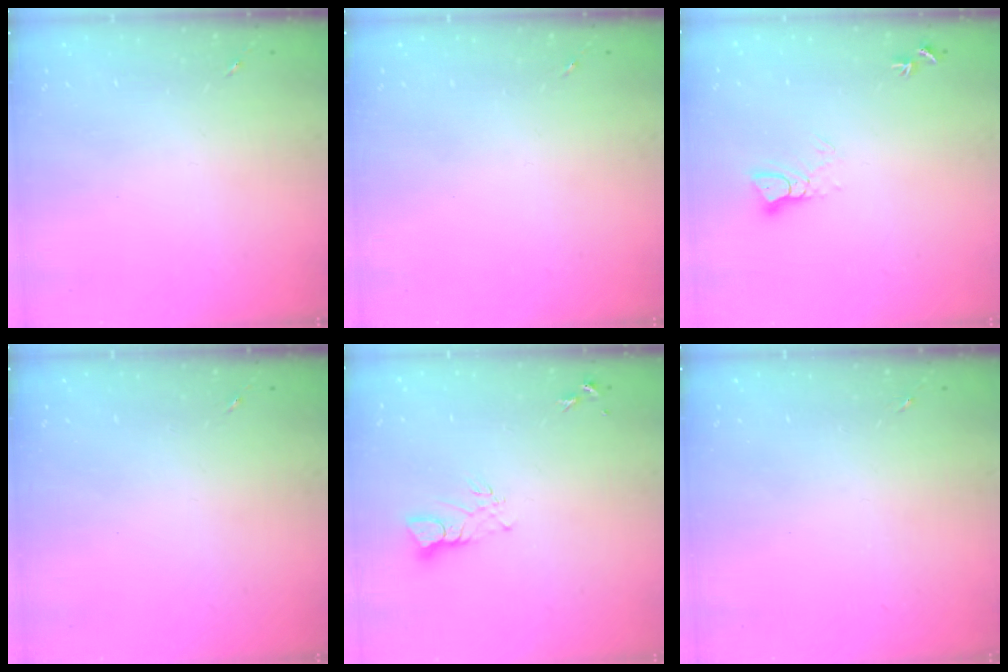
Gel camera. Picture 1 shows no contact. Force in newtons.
{"total": 0.0}
{"total": 4.6, "press": 4.5, "slide": 0.5}
{"total": 0.0}
{"total": 4.8, "press": 4.8, "slide": 0.5}
{"total": 0.0}